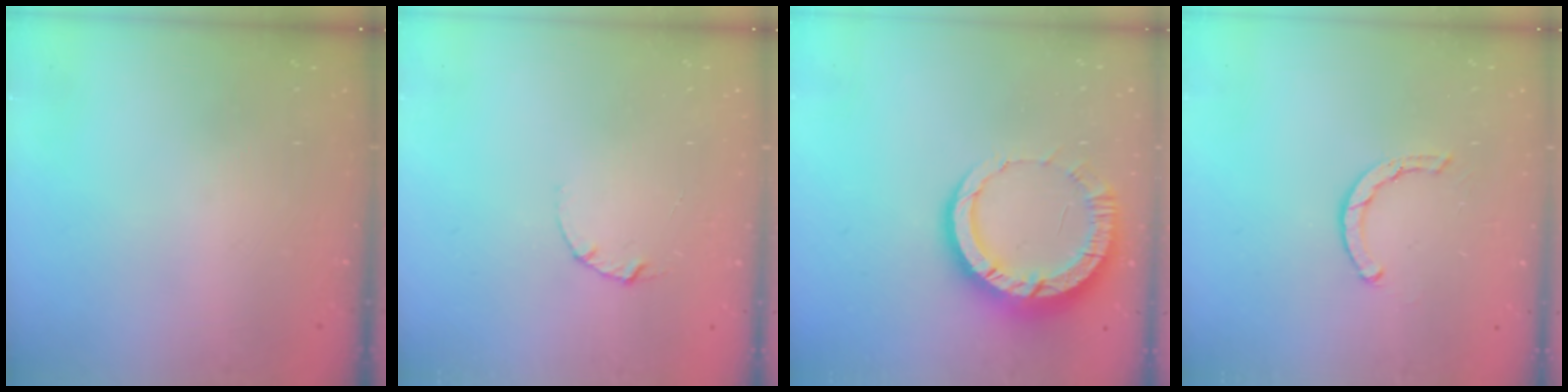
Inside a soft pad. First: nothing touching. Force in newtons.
{"total": 2.1, "press": 2.1, "slide": 0.1}
{"total": 11.3, "press": 11.2, "slide": 1.2}
{"total": 1.6, "press": 1.6, "slide": 0.1}